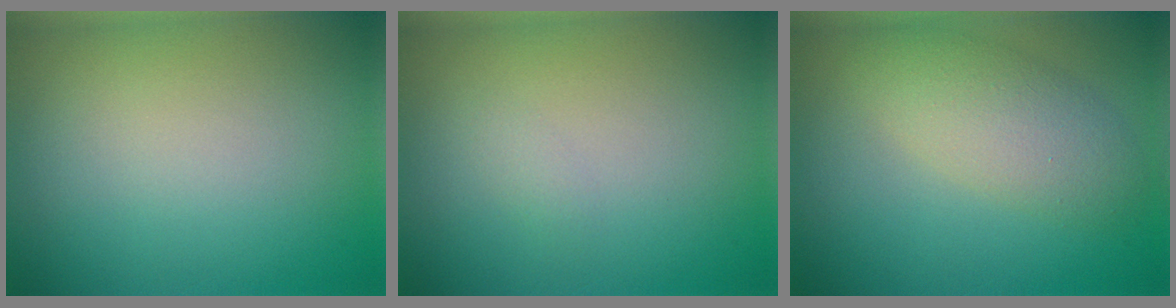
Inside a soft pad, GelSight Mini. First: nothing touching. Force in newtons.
{"total": 0.6, "press": 0.6, "slide": 0.1}
{"total": 4.2, "press": 4.2, "slide": 0.1}